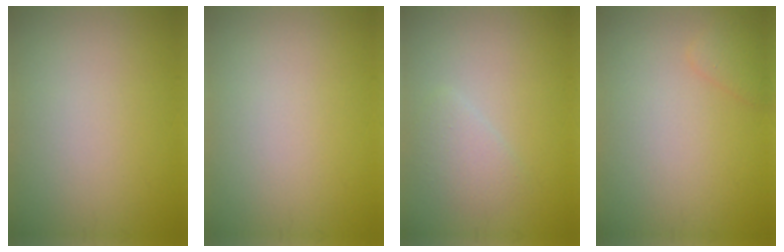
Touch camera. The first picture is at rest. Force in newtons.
{"total": 0.0}
{"total": 1.9, "press": 1.9, "slide": 0.1}
{"total": 1.3, "press": 1.3, "slide": 0.1}